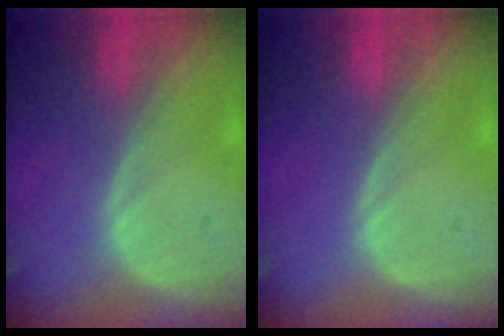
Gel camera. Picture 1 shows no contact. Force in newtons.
{"total": 0.0}